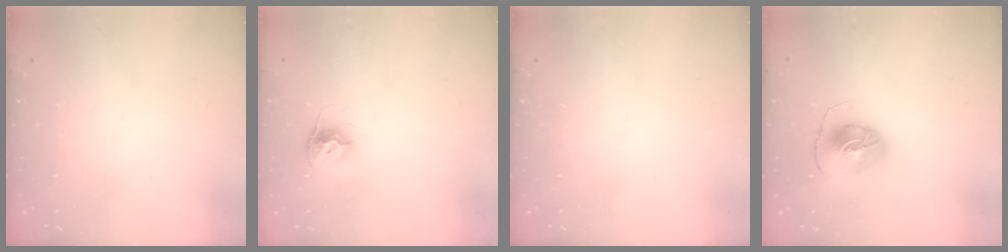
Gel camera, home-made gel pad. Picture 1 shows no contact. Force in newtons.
{"total": 9.1, "press": 9.1, "slide": 0.4}
{"total": 0.0}
{"total": 9.1, "press": 9.1, "slide": 0.5}